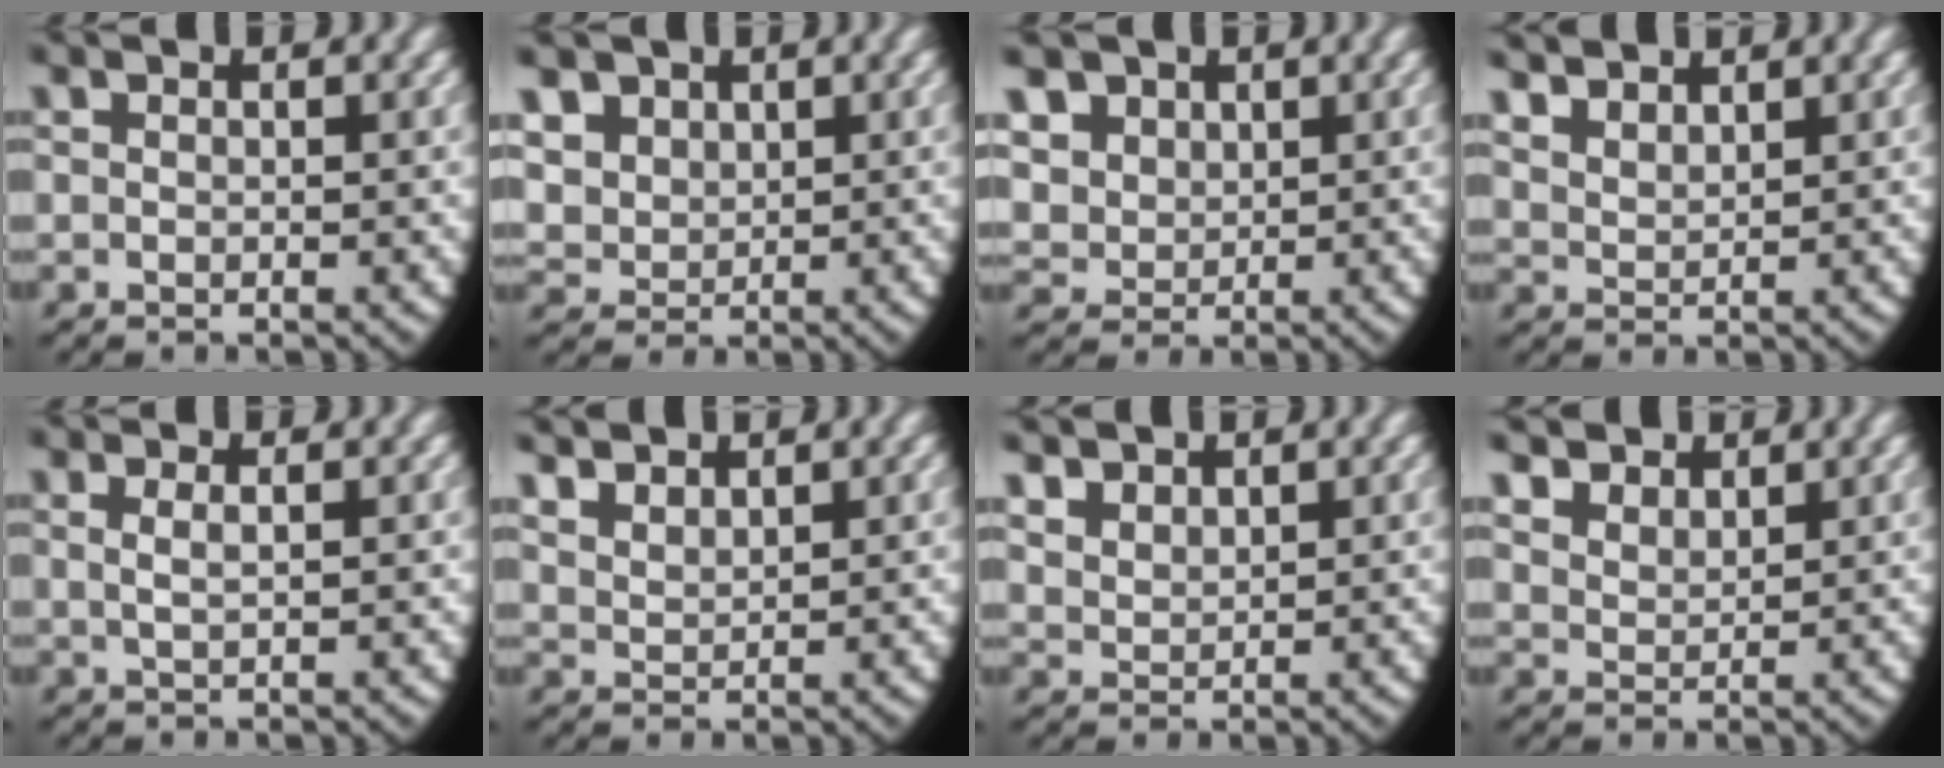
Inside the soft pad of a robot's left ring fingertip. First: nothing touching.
{"total": 6.5, "force": [1.6, 5.8, 2.7], "torque": [-0.089, -0.020, 0.036]}
{"total": 7.5, "force": [1.8, 6.5, 3.1], "torque": [-0.097, -0.018, 0.035]}
{"total": 3.1, "force": [2.6, 1.4, 0.9], "torque": [-0.026, -0.003, 0.056]}
{"total": 1.0, "force": [0.3, -0.1, 0.9], "torque": [-0.027, -0.008, 0.012]}
{"total": 2.9, "force": [2.5, 1.2, 0.8], "torque": [-0.023, -0.002, 0.053]}
{"total": 2.8, "force": [2.2, 1.5, 0.9], "torque": [-0.027, -0.004, 0.052]}
{"total": 3.6, "force": [2.9, 1.8, 1.3], "torque": [-0.029, -0.007, 0.060]}